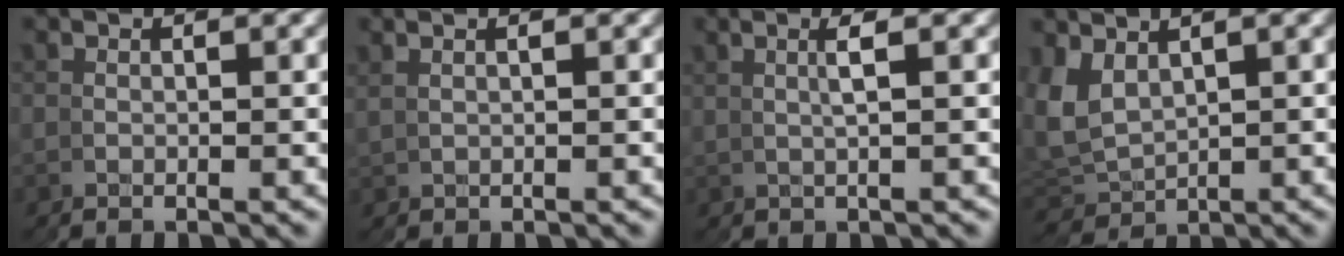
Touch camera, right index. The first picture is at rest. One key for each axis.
{"total": 1.0, "fx": 0.8, "fy": -0.4, "fz": 0.4, "tx": 0.000, "ty": 0.011, "tz": 0.015}
{"total": 2.0, "fx": 1.0, "fy": -1.4, "fz": 1.0, "tx": -0.014, "ty": 0.020, "tz": 0.018}
{"total": 5.9, "fx": -0.3, "fy": 5.3, "fz": 2.6, "tx": -0.085, "ty": -0.030, "tz": 0.015}